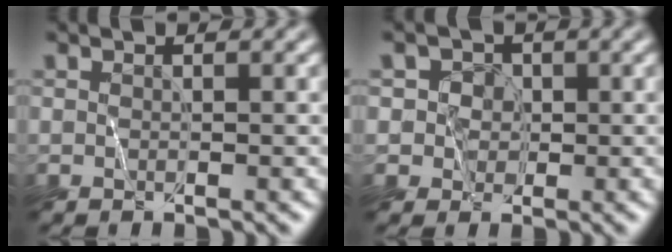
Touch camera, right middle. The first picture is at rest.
{"total": 3.2, "force": [1.0, 2.9, 0.7], "torque": [0.014, 0.027, 0.006]}